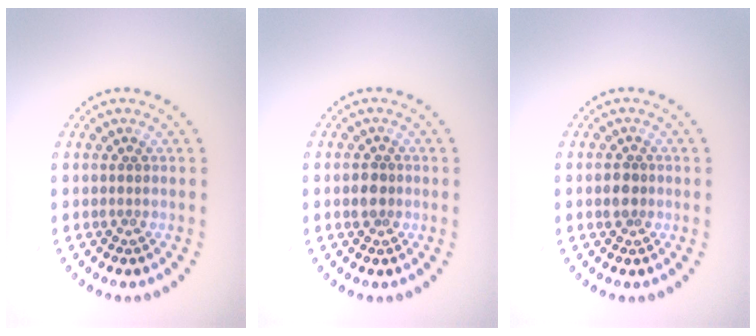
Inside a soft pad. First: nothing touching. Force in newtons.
{"total": 1.7, "press": 1.6, "slide": 0.6}
{"total": 1.7, "press": 1.6, "slide": 0.6}